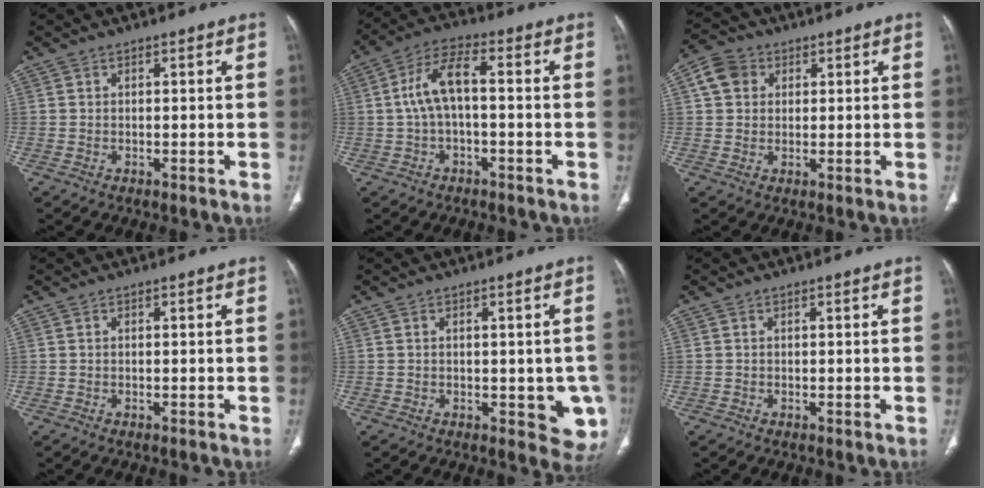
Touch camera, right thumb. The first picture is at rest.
{"total": 7.7, "force": [-0.3, 3.4, 6.9], "torque": [-0.144, 0.034, -0.012]}
{"total": 5.9, "force": [1.8, 4.9, 2.7], "torque": [-0.038, 0.008, 0.030]}
{"total": 0.0}
{"total": 7.2, "force": [-1.6, 3.6, 6.0], "torque": [-0.036, -0.007, -0.015]}
{"total": 0.0}